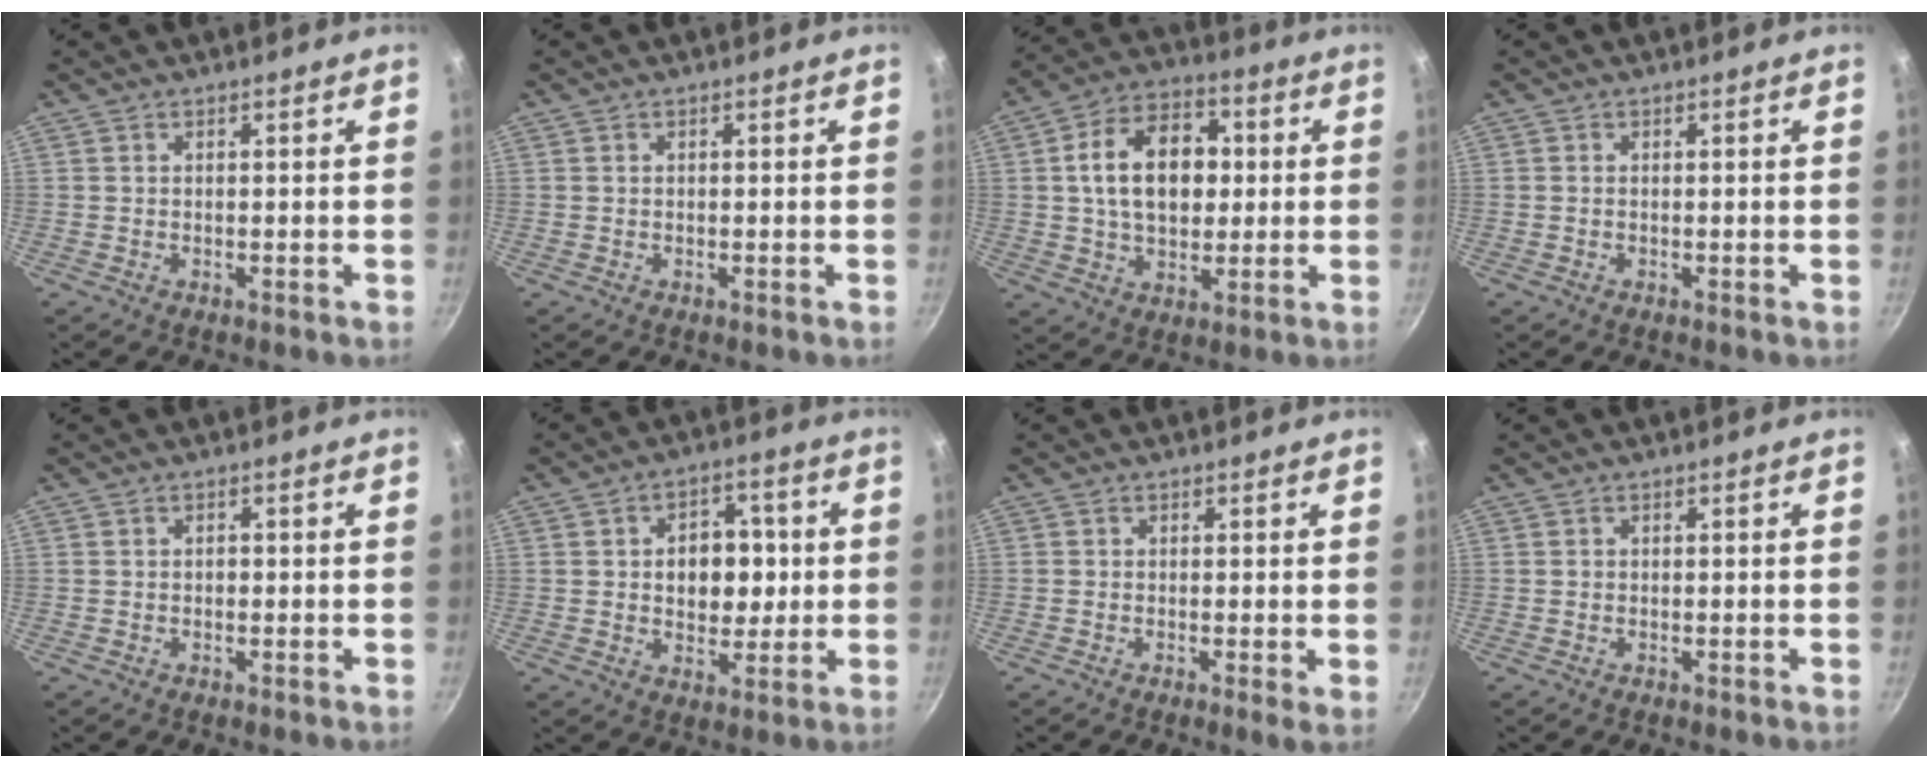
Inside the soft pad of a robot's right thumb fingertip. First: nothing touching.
{"total": 0.0}
{"total": 15.5, "force": [1.9, 10.6, 11.2], "torque": [-0.148, 0.018, 0.023]}
{"total": 0.0}
{"total": 0.7, "force": [-0.2, 0.5, 0.3], "torque": [-0.003, 0.004, -0.003]}
{"total": 9.9, "force": [0.7, 7.2, 6.8], "torque": [-0.055, 0.006, 0.009]}
{"total": 1.5, "force": [0.0, 0.3, 1.5], "torque": [-0.024, -0.007, -0.005]}
{"total": 0.0}